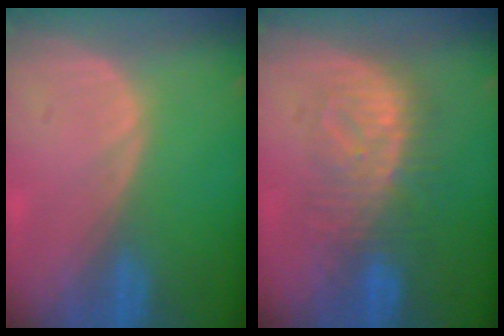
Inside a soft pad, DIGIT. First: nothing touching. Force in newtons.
{"total": 8.2, "press": 7.9, "slide": 2.1}